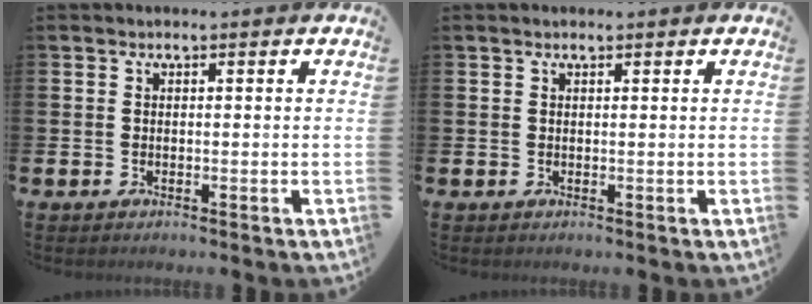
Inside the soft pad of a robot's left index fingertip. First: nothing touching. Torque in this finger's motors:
{"motor_torque": [0.75, -0.72, 0.05, 0.01]}